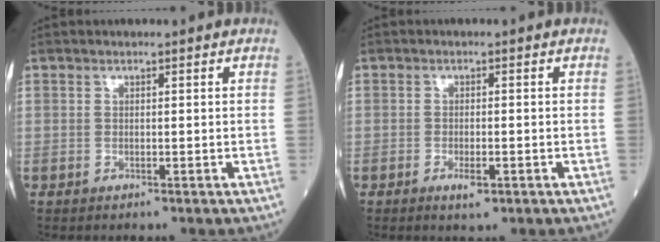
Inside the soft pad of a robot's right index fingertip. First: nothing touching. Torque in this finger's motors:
{"motor_torque": [0.22, -0.06, 0.15, 0.02]}